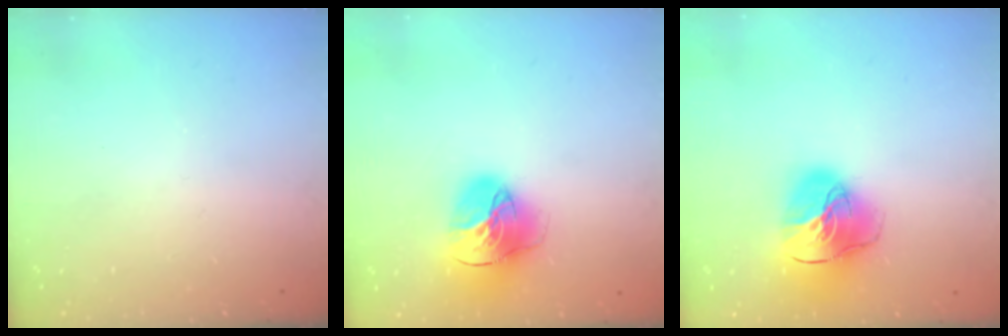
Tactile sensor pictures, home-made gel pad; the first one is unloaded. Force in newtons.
{"total": 20.1, "press": 20.0, "slide": 2.1}
{"total": 20.8, "press": 20.6, "slide": 2.7}